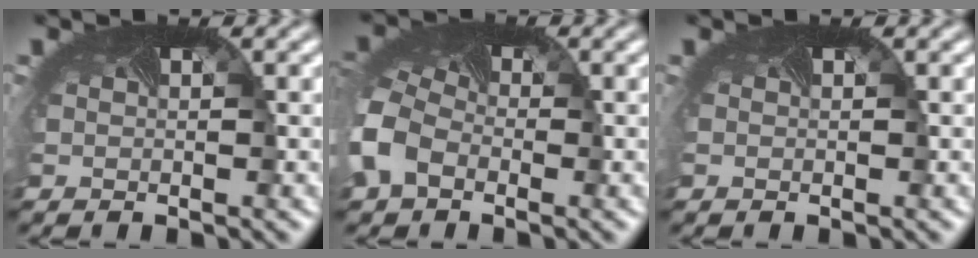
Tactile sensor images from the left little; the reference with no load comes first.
{"total": 7.0, "force": [-2.1, 5.0, 4.5], "torque": [-0.131, -0.011, -0.043]}
{"total": 0.0}